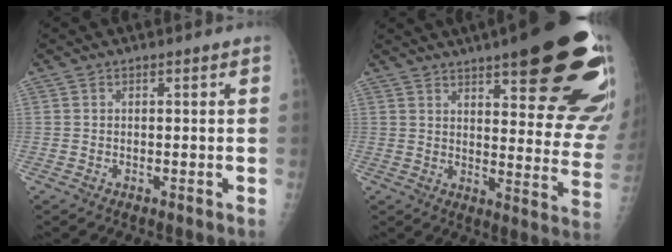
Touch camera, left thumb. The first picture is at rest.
{"total": 29.3, "force": [17.5, 7.7, 22.2], "torque": [-0.193, -0.053, 0.226]}